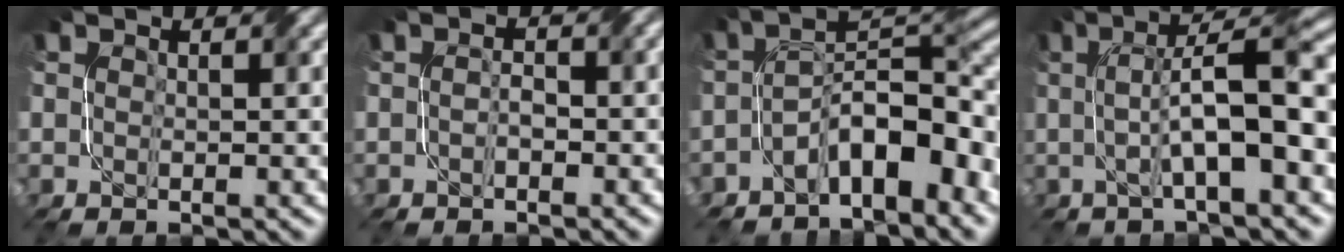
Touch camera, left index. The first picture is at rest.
{"total": 1.5, "force": [-0.7, 0.7, 1.1], "torque": [-0.021, 0.001, -0.012]}
{"total": 8.7, "force": [-4.1, 3.2, 7.0], "torque": [-0.092, 0.016, -0.080]}
{"total": 8.7, "force": [0.3, 2.0, 8.5], "torque": [-0.119, 0.016, 0.003]}